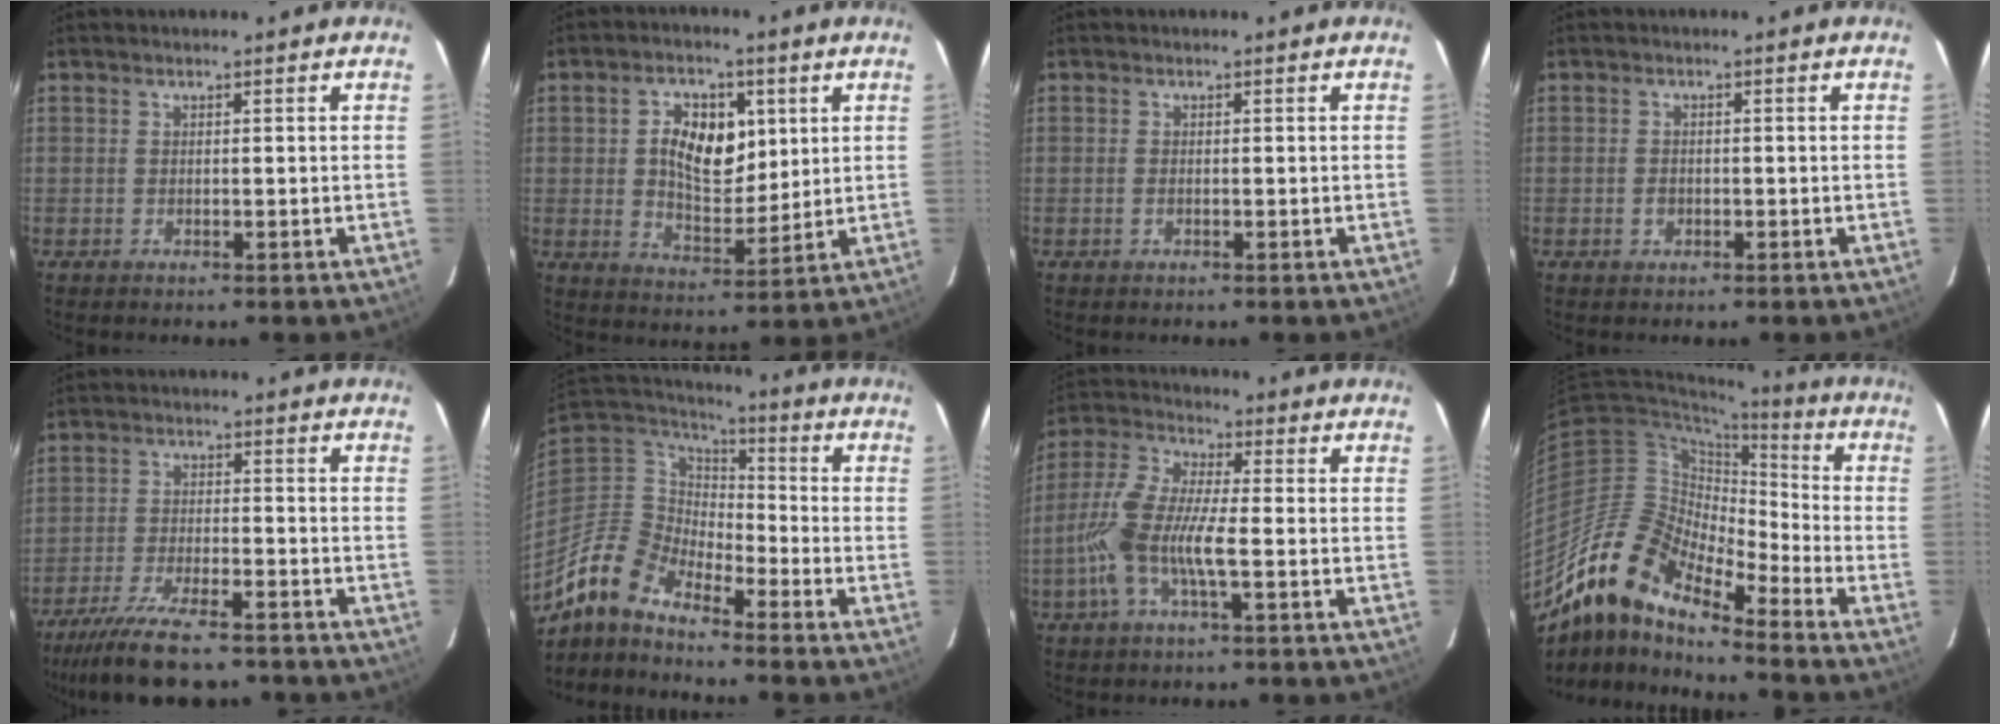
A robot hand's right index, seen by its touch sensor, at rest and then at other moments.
{"total": 10.4, "force": [2.6, 6.4, 7.8], "torque": [-0.138, 0.012, 0.049]}
{"total": 0.6, "force": [-0.3, 0.3, 0.5], "torque": [-0.010, 0.000, -0.006]}
{"total": 1.5, "force": [-0.6, 1.2, 0.7], "torque": [-0.013, 0.003, -0.008]}
{"total": 14.8, "force": [-12.1, 3.6, 7.6], "torque": [-0.167, -0.023, -0.200]}
{"total": 11.3, "force": [-9.3, 4.5, 4.6], "torque": [-0.096, 0.006, -0.195]}
{"total": 11.9, "force": [-3.1, 3.1, 11.0], "torque": [-0.240, 0.002, -0.061]}
{"total": 16.4, "force": [-12.9, 4.7, 9.1], "torque": [-0.140, -0.005, -0.260]}